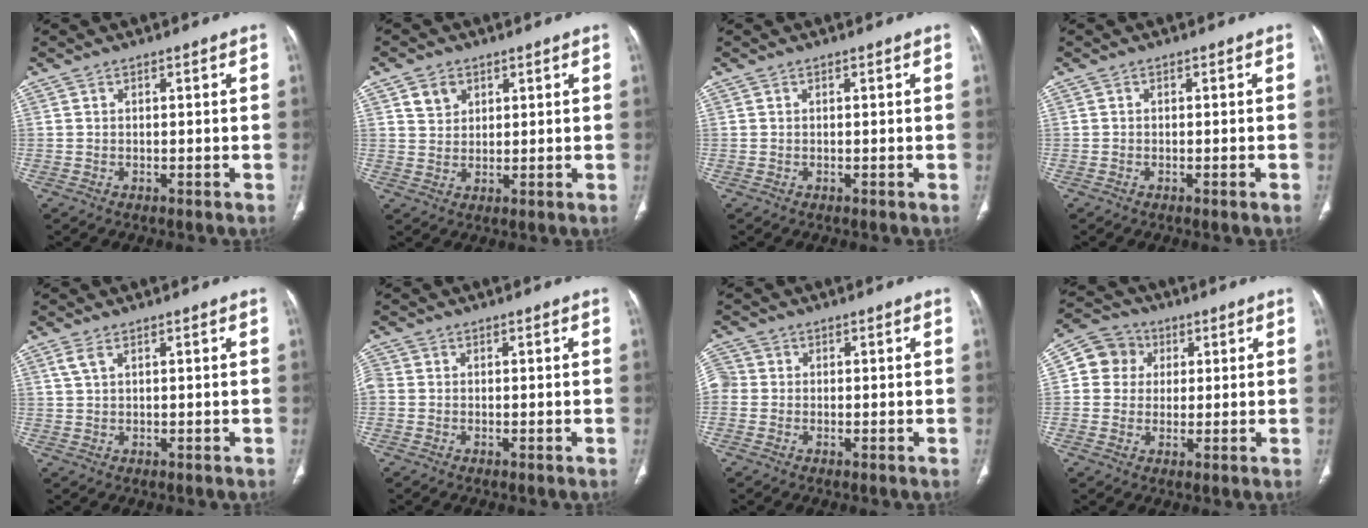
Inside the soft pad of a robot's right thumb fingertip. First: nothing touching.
{"total": 4.2, "force": [2.2, 3.3, 1.5], "torque": [-0.010, -0.014, 0.043]}
{"total": 0.0}
{"total": 0.9, "force": [-0.5, -0.1, 0.7], "torque": [-0.014, -0.001, -0.009]}
{"total": 2.0, "force": [1.0, 0.9, 1.5], "torque": [-0.040, 0.010, 0.029]}
{"total": 2.6, "force": [-0.5, 2.1, 1.4], "torque": [-0.039, 0.002, -0.015]}
{"total": 4.5, "force": [-0.4, 4.0, 1.9], "torque": [-0.041, 0.011, -0.015]}
{"total": 7.5, "force": [1.6, 7.0, 2.2], "torque": [-0.011, 0.008, 0.018]}